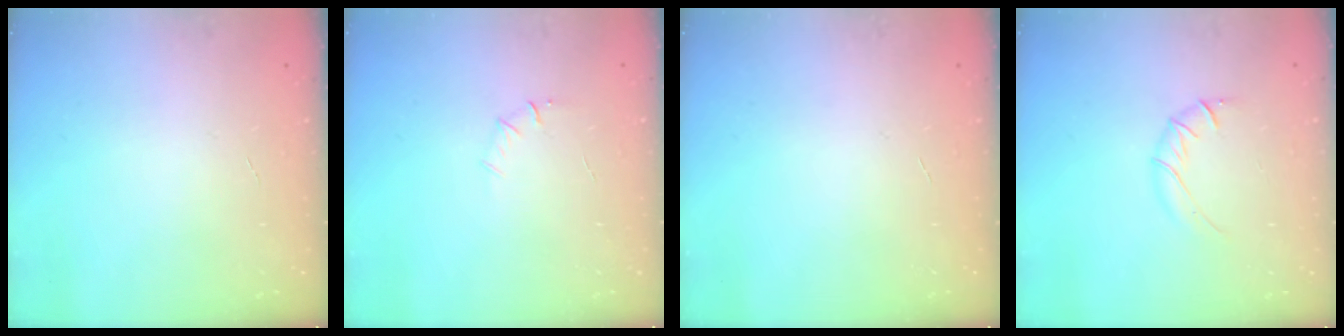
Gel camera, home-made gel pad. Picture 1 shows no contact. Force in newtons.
{"total": 4.5, "press": 4.2, "slide": 1.6}
{"total": 0.0}
{"total": 4.9, "press": 4.7, "slide": 1.3}